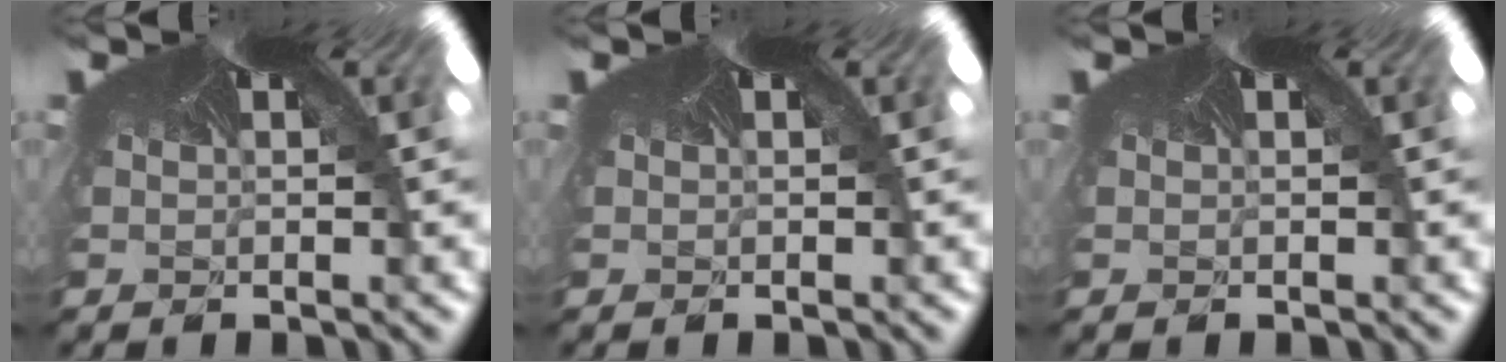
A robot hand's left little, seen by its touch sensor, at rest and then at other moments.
{"total": 0.0}
{"total": 0.0}